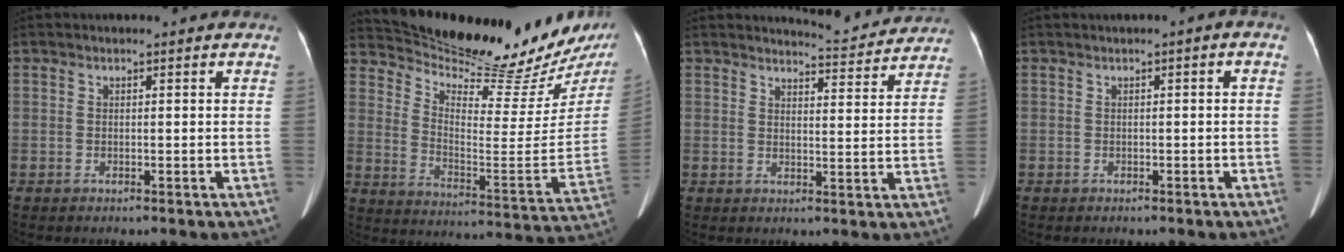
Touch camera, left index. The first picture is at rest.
{"total": 25.2, "force": [23.2, 4.5, 8.5], "torque": [-0.130, -0.081, 0.302]}
{"total": 6.7, "force": [6.7, 0.3, 0.1], "torque": [-0.009, -0.011, 0.080]}
{"total": 1.0, "force": [-0.4, 0.7, 0.5], "torque": [-0.003, 0.006, -0.006]}